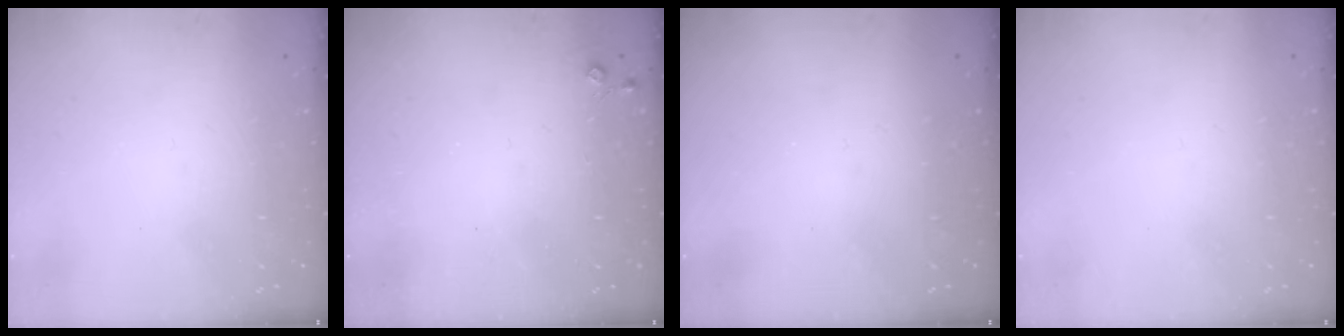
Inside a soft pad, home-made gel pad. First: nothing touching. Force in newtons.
{"total": 3.7, "press": 3.7, "slide": 0.5}
{"total": 0.0}
{"total": 0.0}